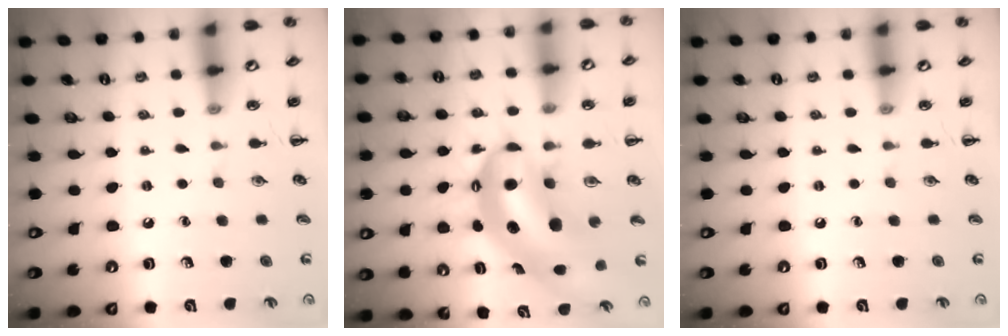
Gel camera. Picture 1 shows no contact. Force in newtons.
{"total": 9.0, "press": 8.8, "slide": 2.1}
{"total": 0.0}